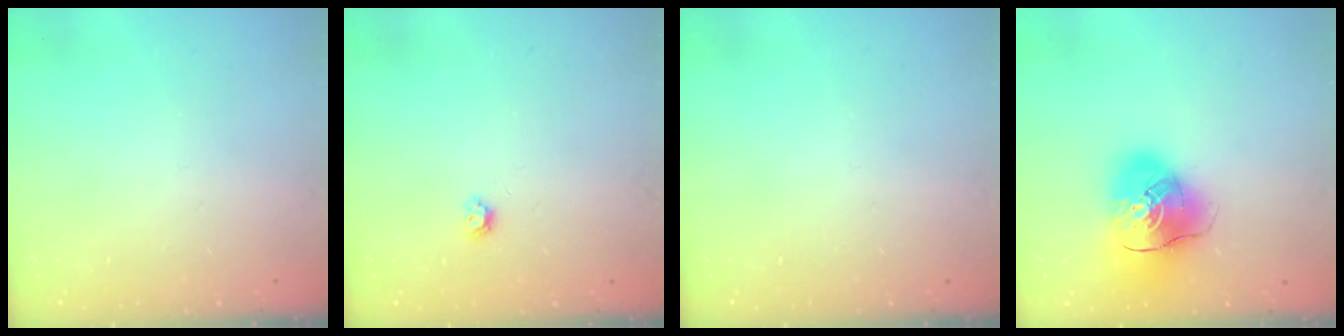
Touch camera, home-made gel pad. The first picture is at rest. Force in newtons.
{"total": 3.9, "press": 3.8, "slide": 0.7}
{"total": 0.0}
{"total": 14.8, "press": 14.5, "slide": 2.6}